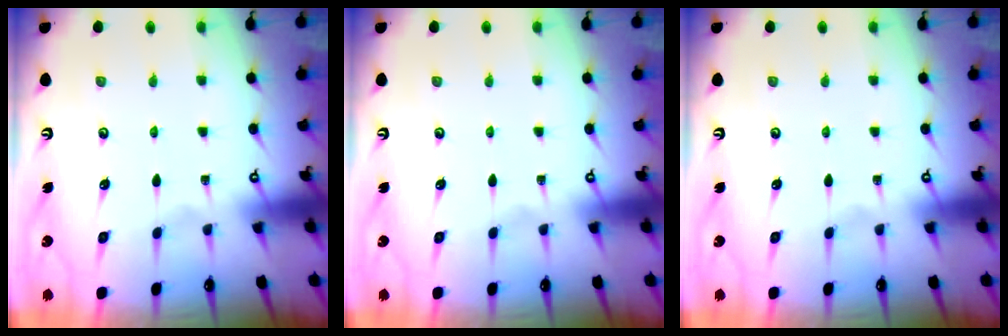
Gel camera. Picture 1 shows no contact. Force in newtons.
{"total": 0.0}
{"total": 0.0}